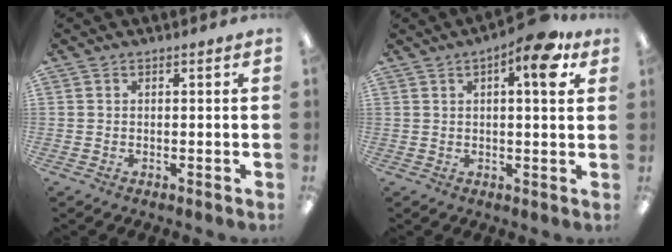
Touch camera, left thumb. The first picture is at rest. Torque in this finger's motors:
{"motor_torque": [0.02, 0.30, -0.05, -0.21, 0.12]}